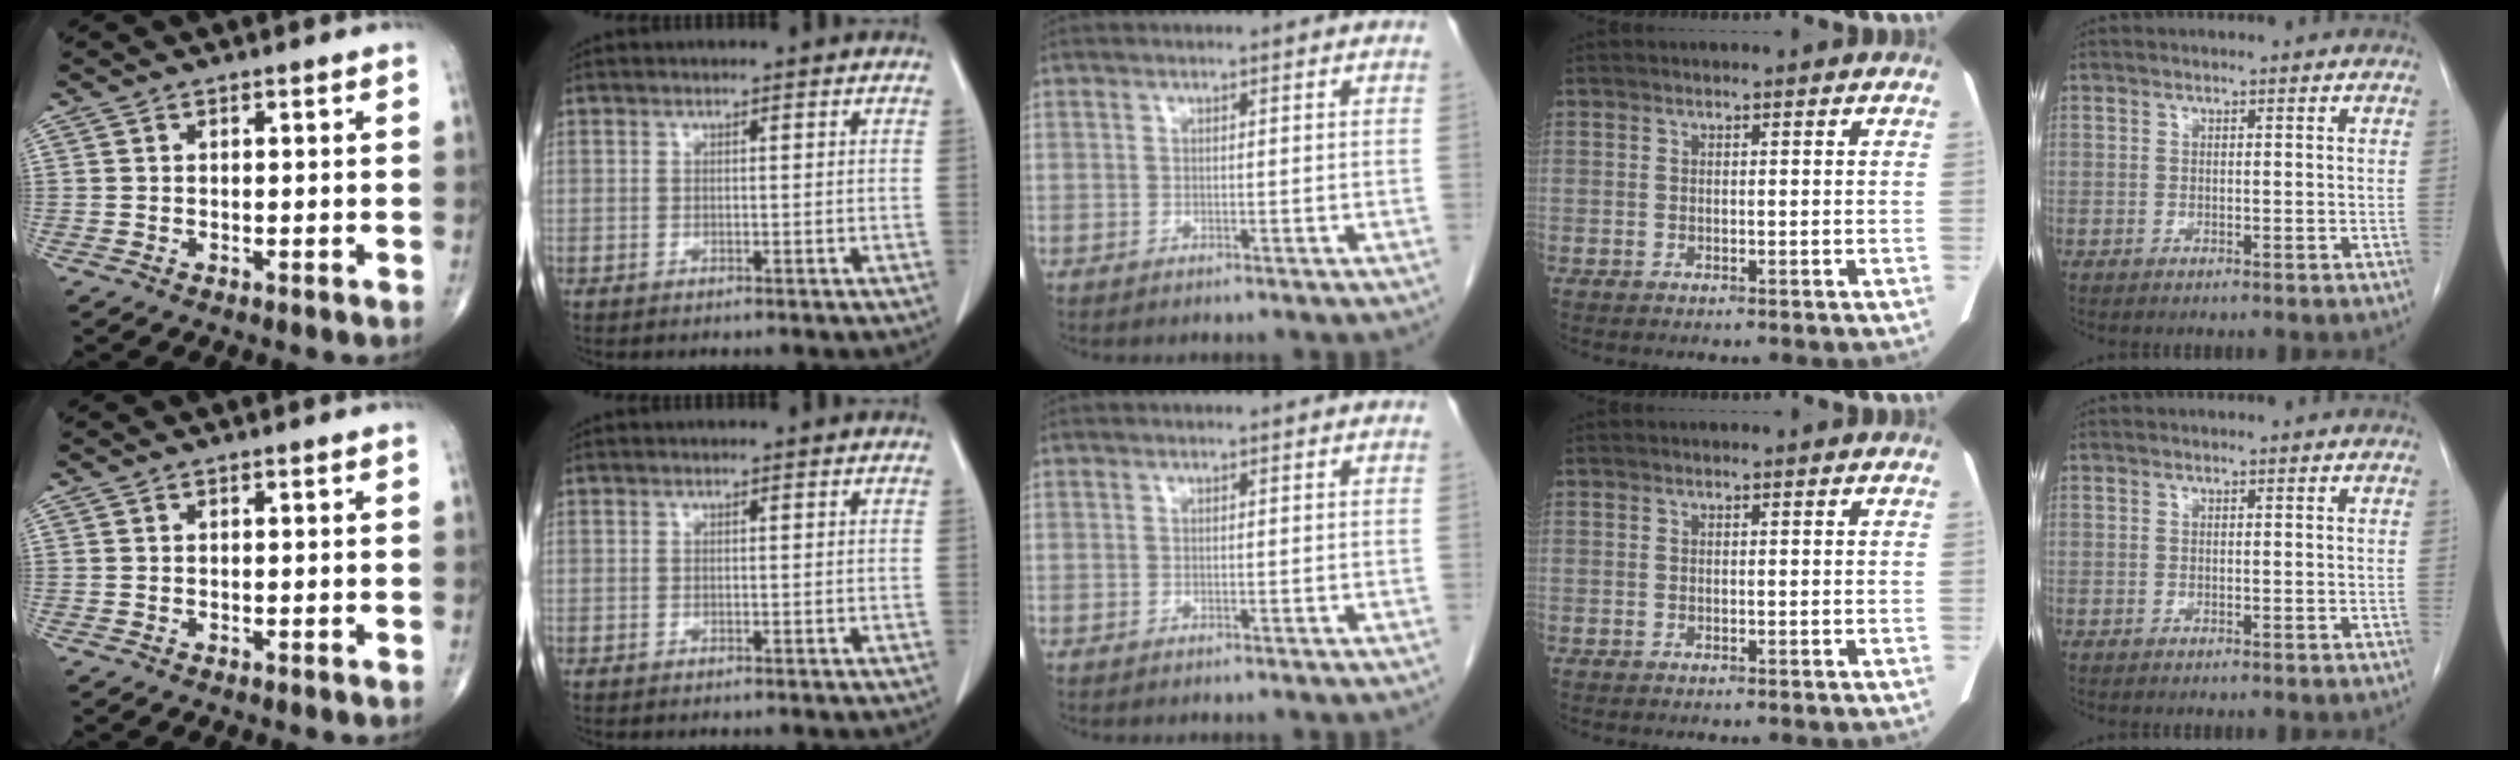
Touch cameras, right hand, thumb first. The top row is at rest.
{}